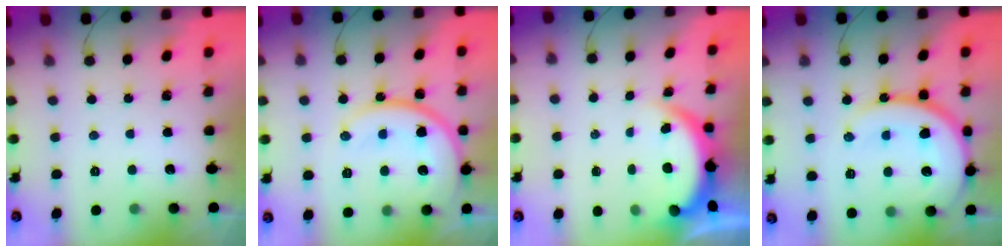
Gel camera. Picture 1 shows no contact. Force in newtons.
{"total": 16.4, "press": 16.3, "slide": 1.9}
{"total": 3.8, "press": 3.8, "slide": 0.1}
{"total": 17.8, "press": 17.7, "slide": 1.8}